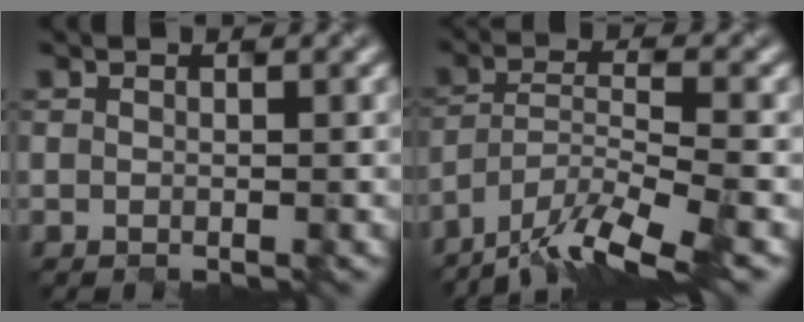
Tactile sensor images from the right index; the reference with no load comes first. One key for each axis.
{"total": 7.4, "fx": -5.9, "fy": 1.1, "fz": 4.3, "tx": -0.077, "ty": -0.002, "tz": -0.107}